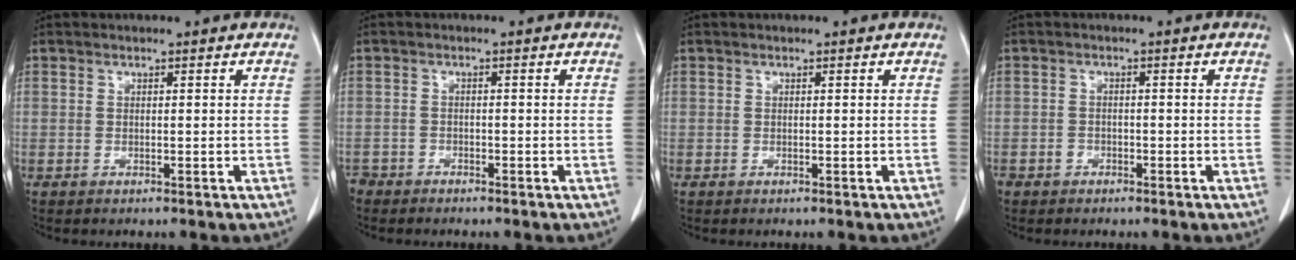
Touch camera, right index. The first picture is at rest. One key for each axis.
{"total": 2.9, "fx": -2.6, "fy": 1.4, "fz": 0.2, "tx": -0.003, "ty": 0.001, "tz": -0.049}
{"total": 0.0}
{"total": 2.0, "fx": -1.2, "fy": 1.5, "fz": 0.3, "tx": -0.006, "ty": 0.006, "tz": -0.022}